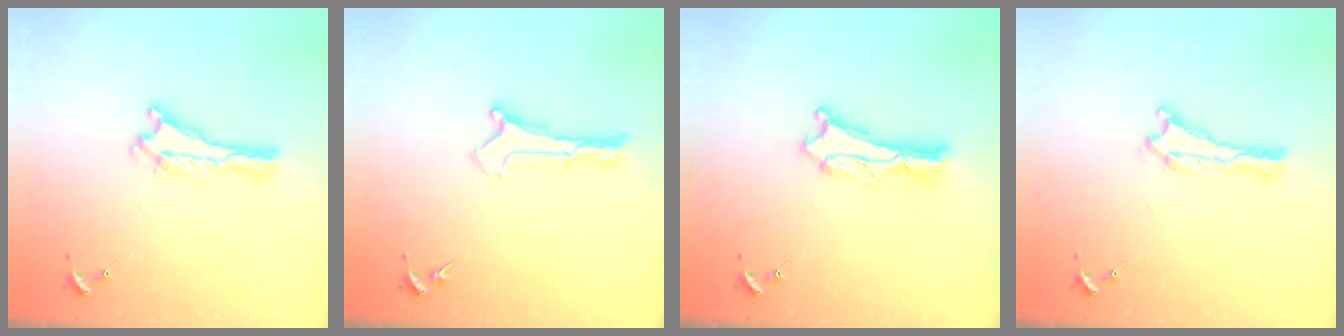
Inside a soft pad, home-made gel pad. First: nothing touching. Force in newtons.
{"total": 0.0}
{"total": 2.6, "press": 2.6, "slide": 0.3}
{"total": 0.0}